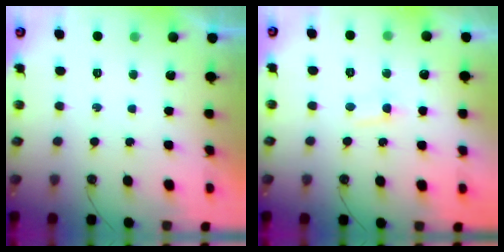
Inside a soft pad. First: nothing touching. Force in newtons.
{"total": 2.8, "press": 2.7, "slide": 0.7}